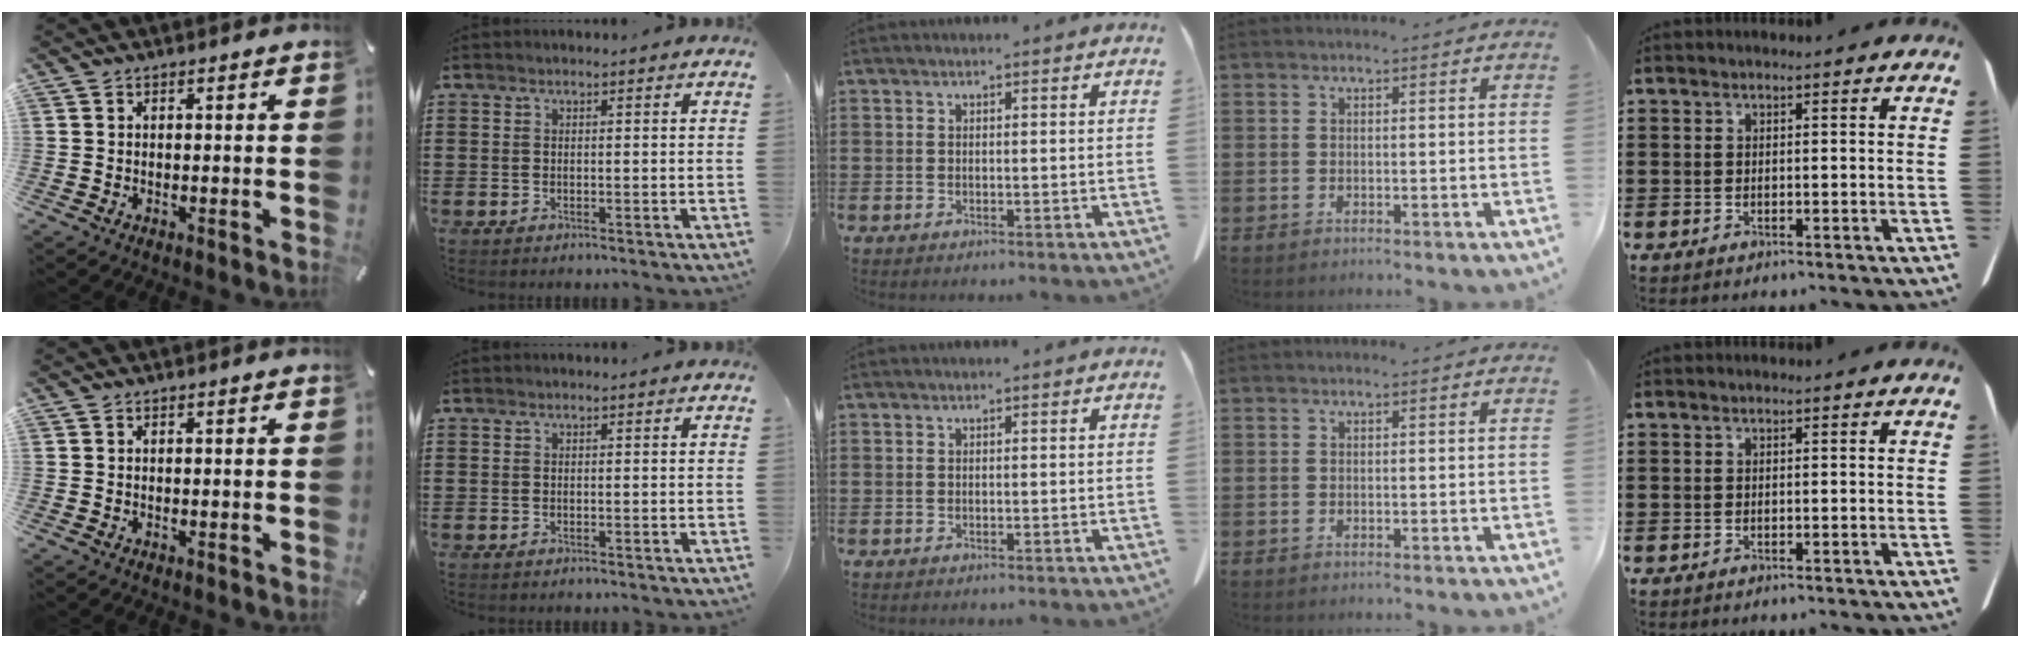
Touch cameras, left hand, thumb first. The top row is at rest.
{}